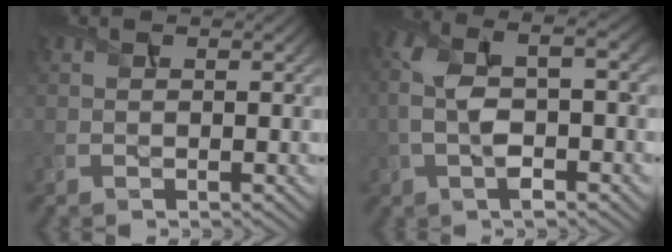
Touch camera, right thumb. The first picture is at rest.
{"total": 8.1, "force": [-1.0, 3.4, 7.3], "torque": [-0.158, 0.006, -0.019]}